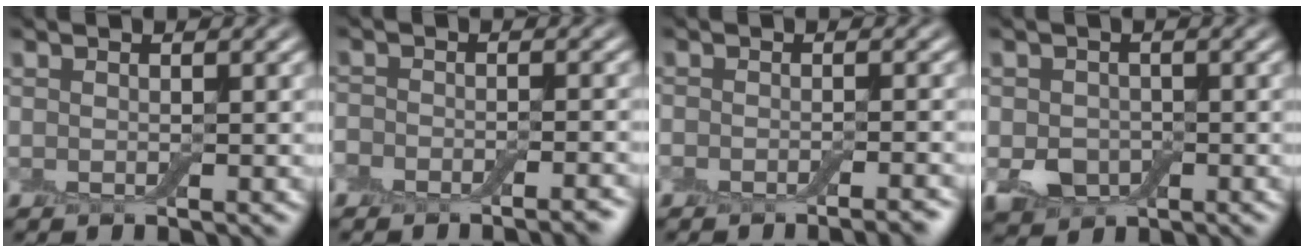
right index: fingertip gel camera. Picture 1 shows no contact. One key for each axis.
{"total": 4.1, "fx": -3.4, "fy": 1.6, "fz": 1.5, "tx": -0.015, "ty": 0.008, "tz": -0.053}
{"total": 3.1, "fx": -2.5, "fy": 0.6, "fz": 1.8, "tx": -0.025, "ty": 0.000, "tz": -0.032}
{"total": 3.2, "fx": -0.8, "fy": 2.7, "fz": 1.7, "tx": -0.032, "ty": -0.007, "tz": -0.017}